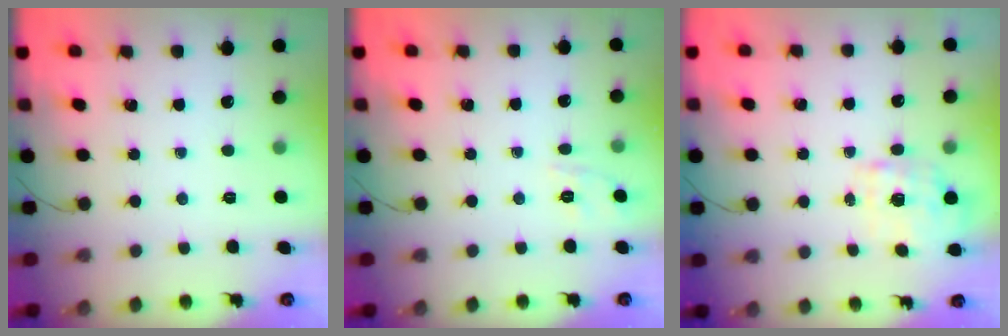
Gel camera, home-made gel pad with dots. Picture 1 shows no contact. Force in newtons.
{"total": 1.7, "press": 0.3, "slide": 1.6}
{"total": 1.9, "press": 1.8, "slide": 0.5}